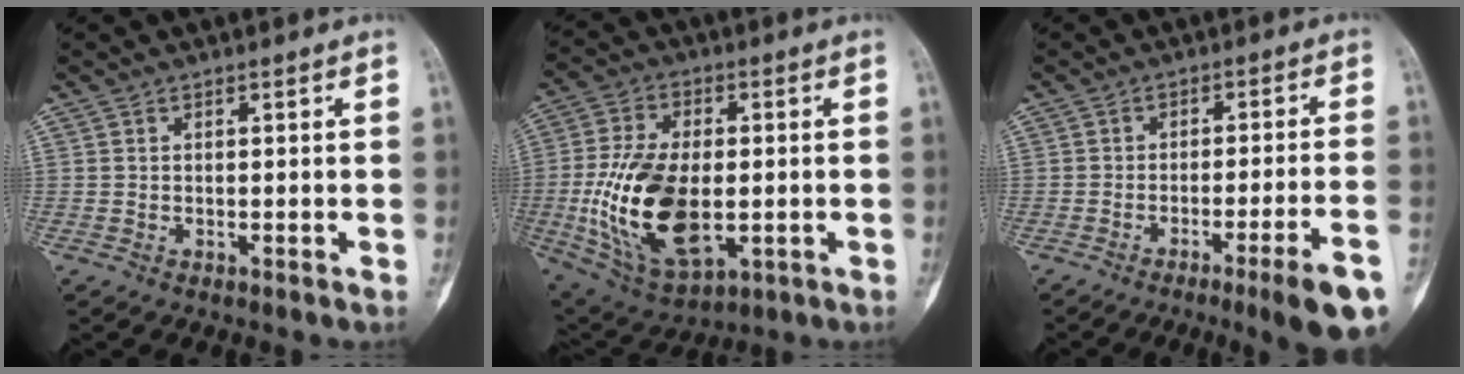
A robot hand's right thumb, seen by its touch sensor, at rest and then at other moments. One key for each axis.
{"total": 19.7, "fx": -2.6, "fy": 10.8, "fz": 16.3, "tx": -0.309, "ty": -0.003, "tz": -0.029}
{"total": 10.7, "fx": -6.1, "fy": 0.3, "fz": 8.8, "tx": -0.119, "ty": 0.018, "tz": -0.086}